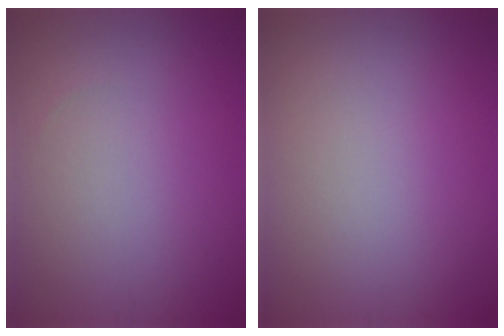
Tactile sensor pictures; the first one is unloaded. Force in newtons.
{"total": 0.0}